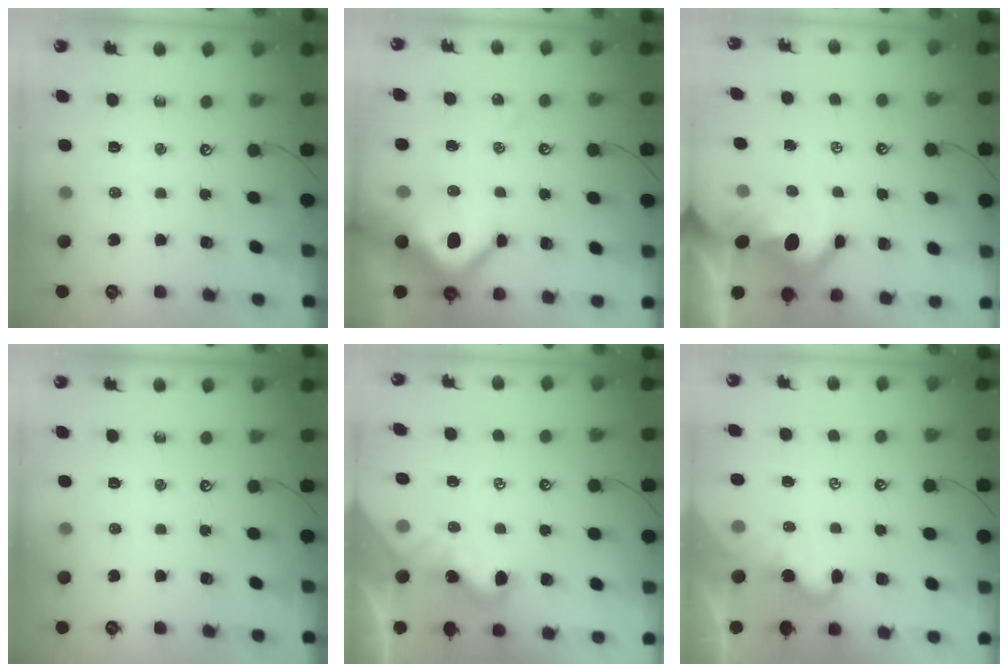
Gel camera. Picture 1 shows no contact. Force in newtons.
{"total": 12.6, "press": 12.5, "slide": 1.5}
{"total": 6.2, "press": 6.2, "slide": 1.0}
{"total": 0.0}
{"total": 2.0, "press": 2.0, "slide": 0.5}
{"total": 1.2, "press": 1.2, "slide": 0.2}